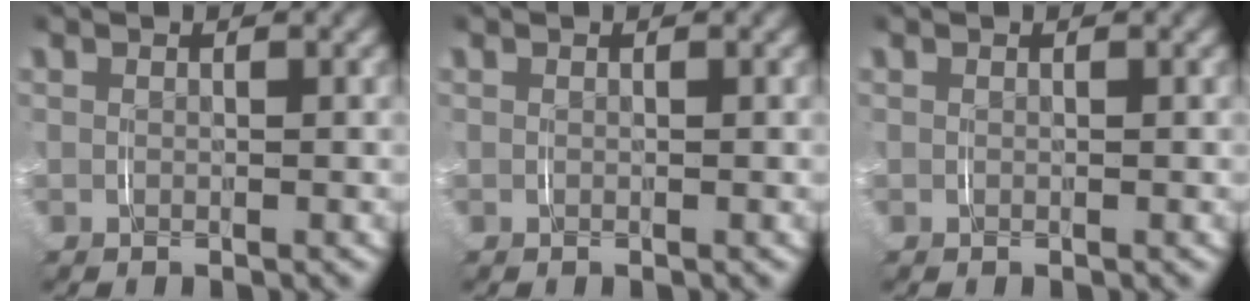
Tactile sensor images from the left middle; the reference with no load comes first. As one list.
[{"total": 0.0}, {"total": 0.0}]